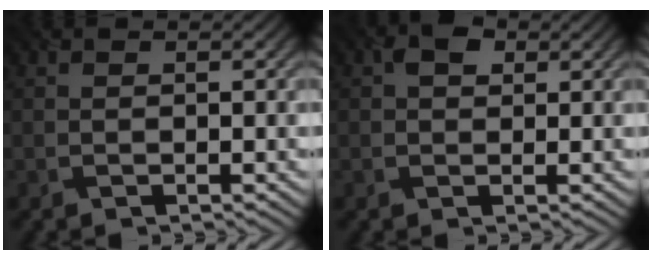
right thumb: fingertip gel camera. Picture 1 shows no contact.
{"total": 2.6, "force": [0.9, 1.8, 1.5], "torque": [-0.029, 0.006, 0.010]}